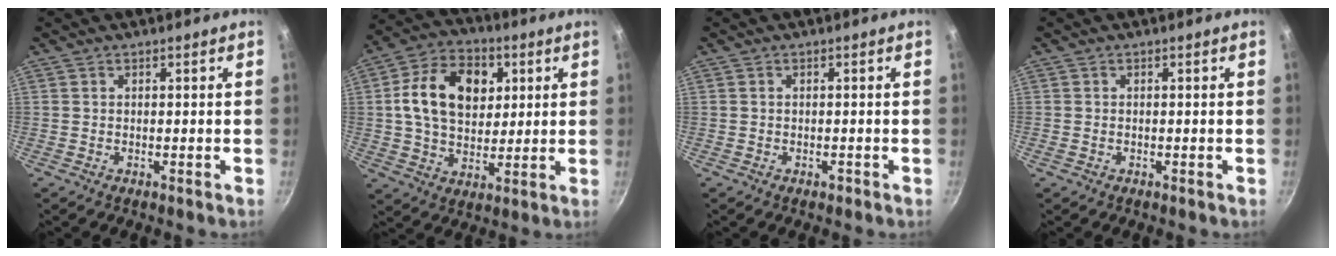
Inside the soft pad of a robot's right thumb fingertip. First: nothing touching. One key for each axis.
{"total": 16.2, "fx": 3.8, "fy": 11.5, "fz": 10.8, "tx": -0.155, "ty": 0.006, "tz": 0.055}
{"total": 0.6, "fx": -0.4, "fy": 0.4, "fz": 0.3, "tx": -0.005, "ty": 0.003, "tz": -0.003}
{"total": 0.6, "fx": -0.3, "fy": 0.5, "fz": 0.1, "tx": -0.002, "ty": 0.003, "tz": -0.005}